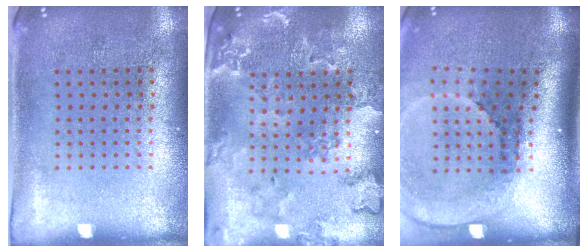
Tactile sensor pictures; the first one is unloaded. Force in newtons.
{"total": 1.4, "press": 1.4, "slide": 0.3}
{"total": 2.7, "press": 1.8, "slide": 2.0}